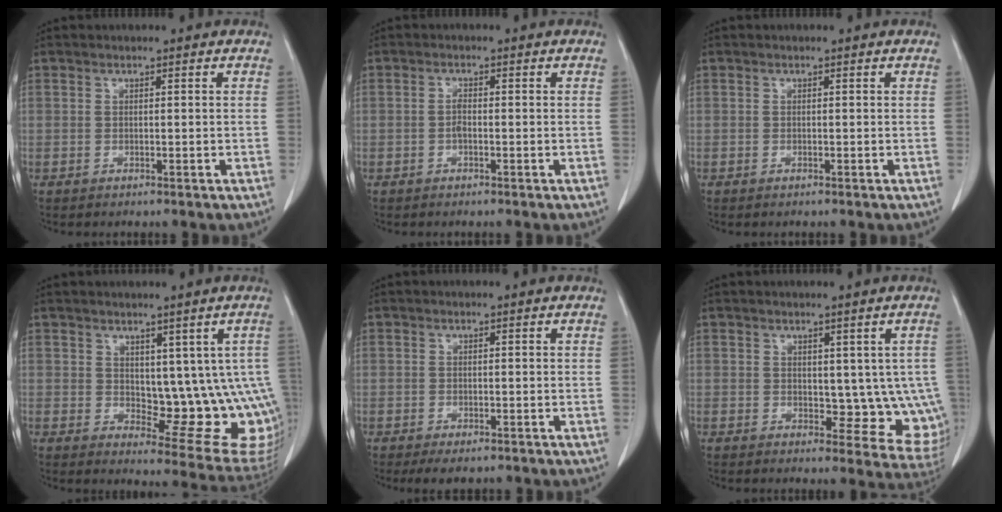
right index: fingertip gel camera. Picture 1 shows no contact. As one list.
[{"total": 1.3, "force": [-0.4, 0.4, 1.1], "torque": [-0.021, 0.003, -0.009]}, {"total": 0.0}, {"total": 12.5, "force": [1.2, 6.1, 10.9], "torque": [-0.112, -0.004, 0.030]}, {"total": 2.7, "force": [-1.8, 1.3, 1.5], "torque": [-0.020, -0.003, -0.021]}, {"total": 8.2, "force": [0.4, 5.0, 6.5], "torque": [-0.048, -0.001, 0.014]}]